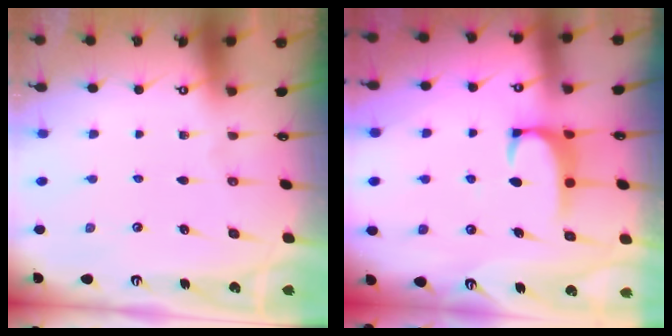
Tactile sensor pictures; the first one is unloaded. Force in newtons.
{"total": 1.8, "press": 1.8, "slide": 0.4}